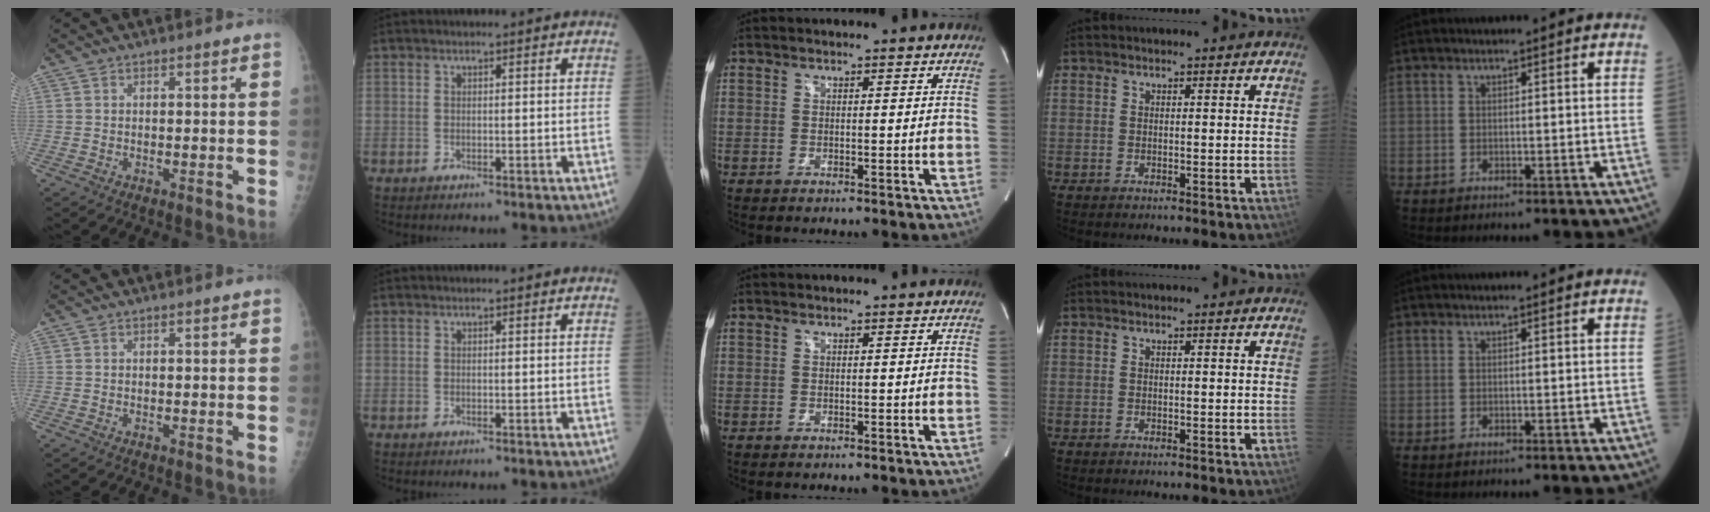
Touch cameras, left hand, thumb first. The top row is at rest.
{}